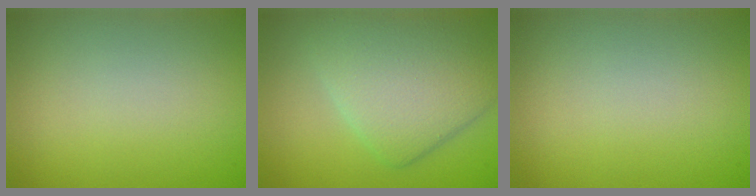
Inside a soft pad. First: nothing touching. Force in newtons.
{"total": 6.8, "press": 6.7, "slide": 0.5}
{"total": 0.0}